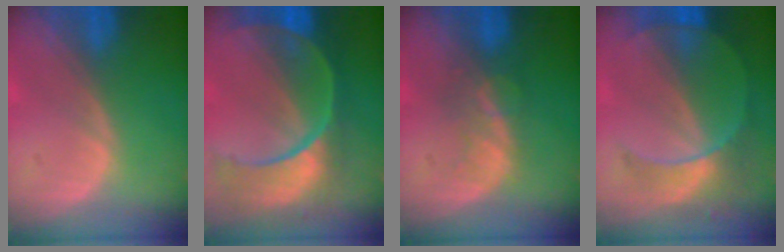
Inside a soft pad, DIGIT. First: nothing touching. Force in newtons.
{"total": 11.7, "press": 9.5, "slide": 6.8}
{"total": 3.7, "press": 3.7, "slide": 0.5}
{"total": 7.6, "press": 6.8, "slide": 3.5}